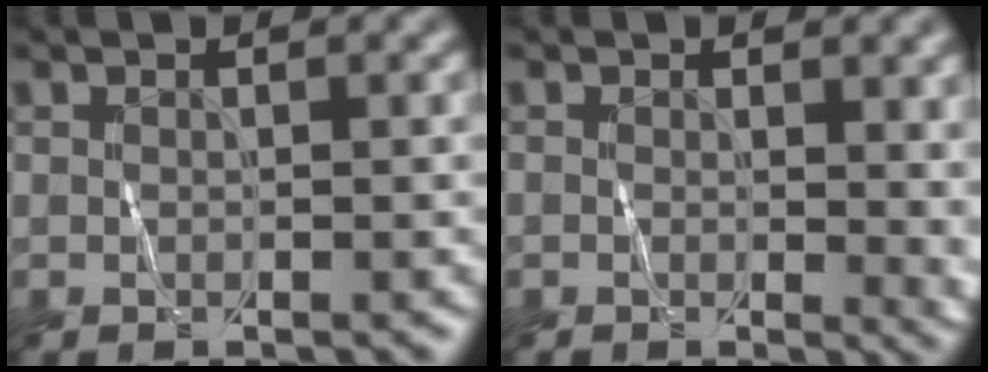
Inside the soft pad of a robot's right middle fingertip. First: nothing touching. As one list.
[{"total": 3.6, "force": [0.3, 1.7, 3.1], "torque": [-0.027, -0.004, 0.006]}]